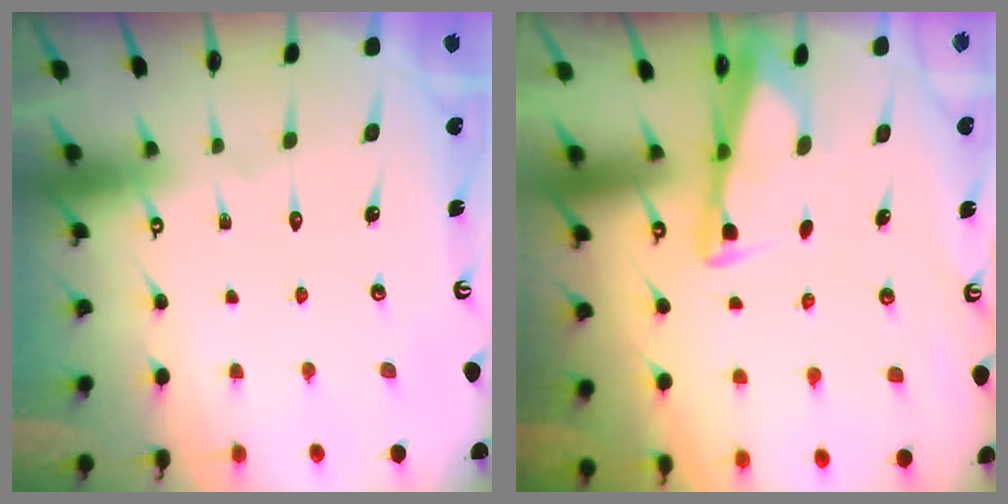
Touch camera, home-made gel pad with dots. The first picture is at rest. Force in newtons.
{"total": 3.0, "press": 2.9, "slide": 0.3}